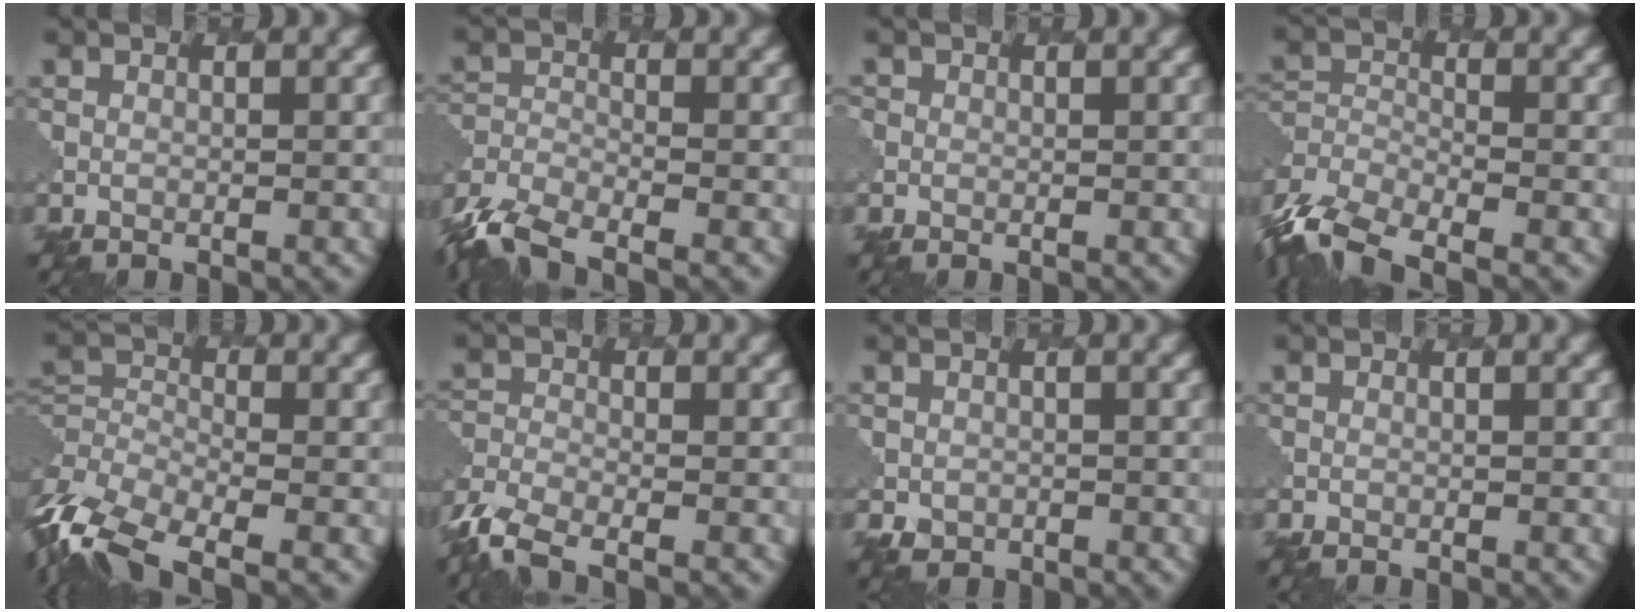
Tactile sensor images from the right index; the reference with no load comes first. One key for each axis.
{"total": 6.8, "fx": -5.3, "fy": 2.4, "fz": 3.6, "tx": -0.078, "ty": -0.013, "tz": -0.111}
{"total": 0.9, "fx": 0.0, "fy": 0.9, "fz": 0.0, "tx": 0.002, "ty": -0.004, "tz": 0.001}
{"total": 7.4, "fx": -5.5, "fy": 3.0, "fz": 4.0, "tx": -0.084, "ty": -0.008, "tz": -0.111}
{"total": 7.7, "fx": -5.2, "fy": 3.4, "fz": 4.5, "tx": -0.091, "ty": -0.006, "tz": -0.107}
{"total": 5.1, "fx": -3.7, "fy": 1.9, "fz": 3.0, "tx": -0.065, "ty": -0.013, "tz": -0.085}
{"total": 1.1, "fx": -0.3, "fy": 1.0, "fz": 0.1, "tx": -0.001, "ty": -0.007, "tz": -0.004}
{"total": 0.0}